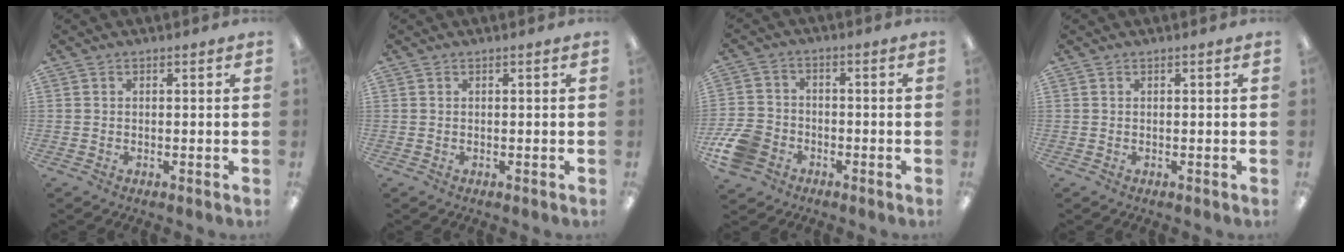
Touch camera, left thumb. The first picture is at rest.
{"total": 0.0}
{"total": 9.3, "force": [-4.8, 6.9, 4.1], "torque": [-0.094, 0.036, -0.087]}
{"total": 0.0}